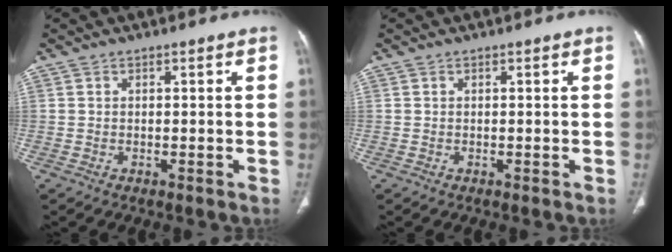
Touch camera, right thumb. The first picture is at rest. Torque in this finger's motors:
{"motor_torque": [0.01, 0.00, -0.04, -0.01, 0.01]}